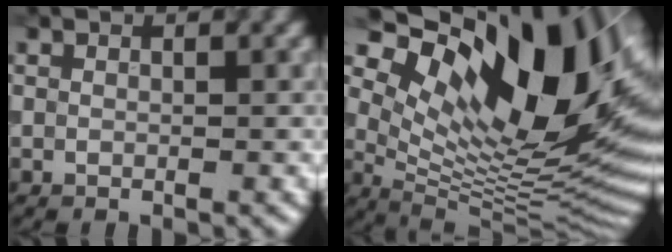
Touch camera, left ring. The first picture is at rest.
{"total": 17.8, "force": [7.2, 7.9, 14.2], "torque": [-0.225, 0.004, 0.135]}